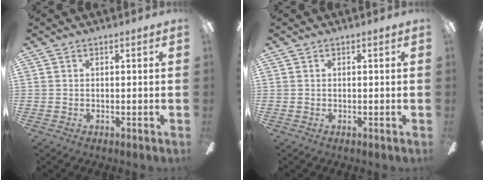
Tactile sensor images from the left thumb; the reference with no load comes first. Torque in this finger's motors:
{"motor_torque": [0.00, 0.00, 0.00, 0.00, 0.00]}